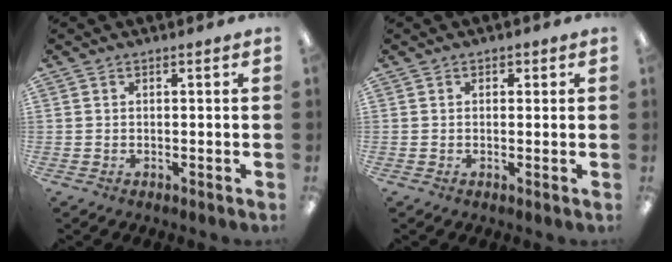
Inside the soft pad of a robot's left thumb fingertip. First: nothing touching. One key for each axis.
{"total": 1.2, "fx": 0.3, "fy": 1.1, "fz": 0.2, "tx": 0.003, "ty": 0.000, "tz": 0.003}